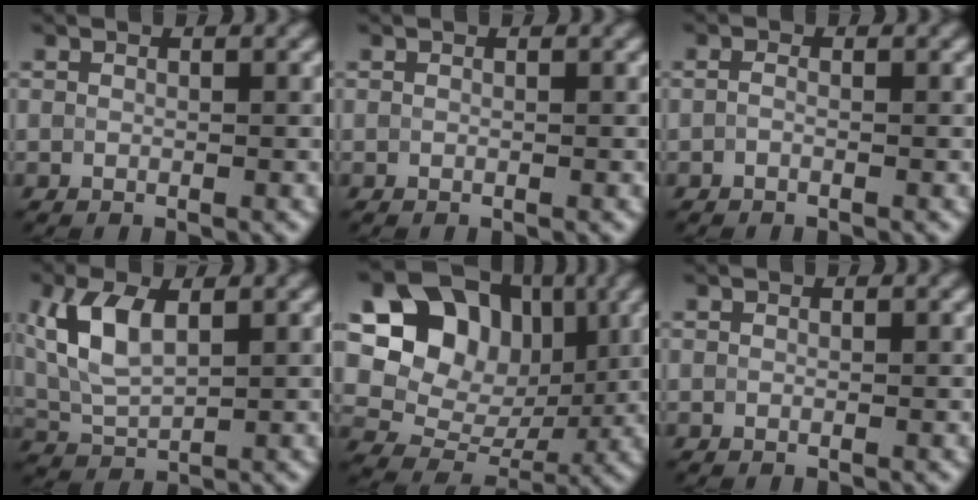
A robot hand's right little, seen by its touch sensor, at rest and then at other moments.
{"total": 0.0}
{"total": 0.8, "force": [-0.4, 0.3, 0.6], "torque": [-0.015, -0.003, -0.014]}
{"total": 5.8, "force": [1.9, 3.0, 4.7], "torque": [-0.106, 0.010, 0.035]}
{"total": 11.9, "force": [3.5, 9.2, 6.7], "torque": [-0.114, 0.012, 0.048]}
{"total": 0.0}